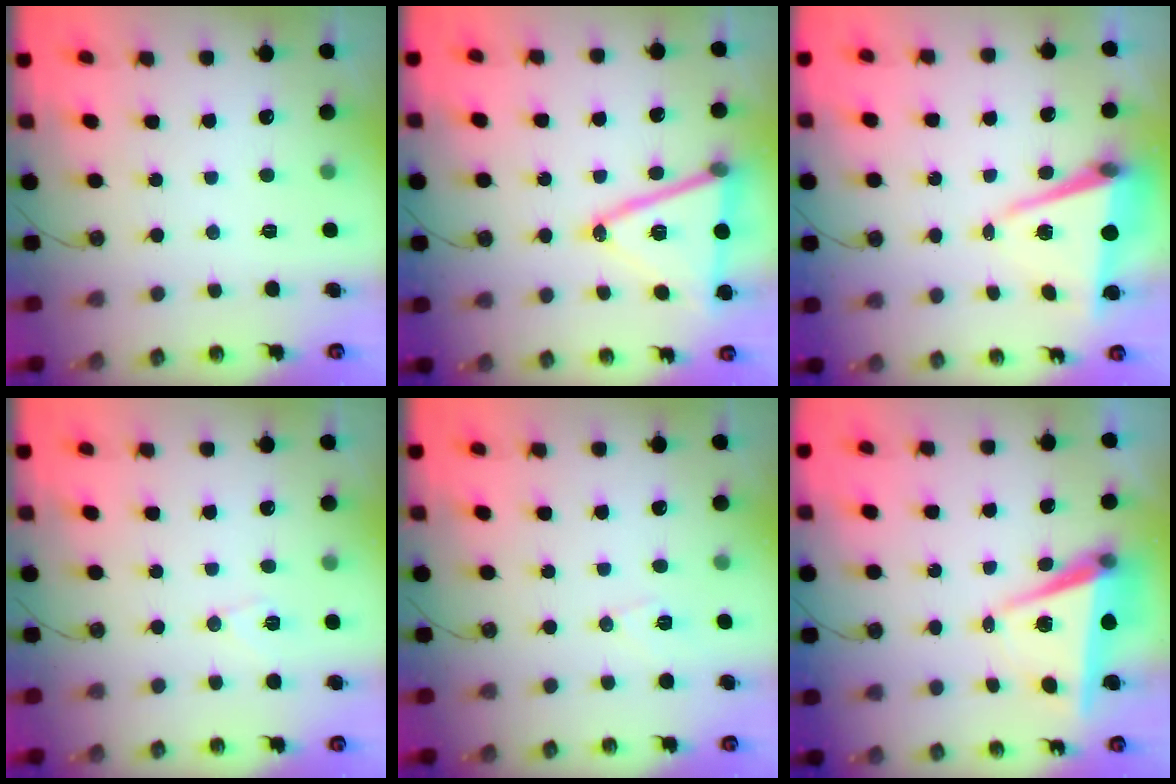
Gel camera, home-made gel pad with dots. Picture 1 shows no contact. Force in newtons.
{"total": 16.6, "press": 16.1, "slide": 3.8}
{"total": 7.4, "press": 6.4, "slide": 3.8}
{"total": 6.6, "press": 6.2, "slide": 2.4}
{"total": 6.4, "press": 6.0, "slide": 2.2}
{"total": 7.0, "press": 5.4, "slide": 4.4}